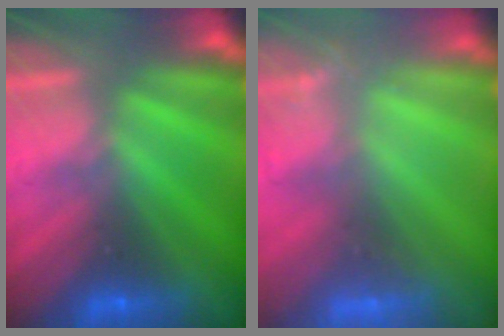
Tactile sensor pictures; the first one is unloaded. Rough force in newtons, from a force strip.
{"total": 2.6}